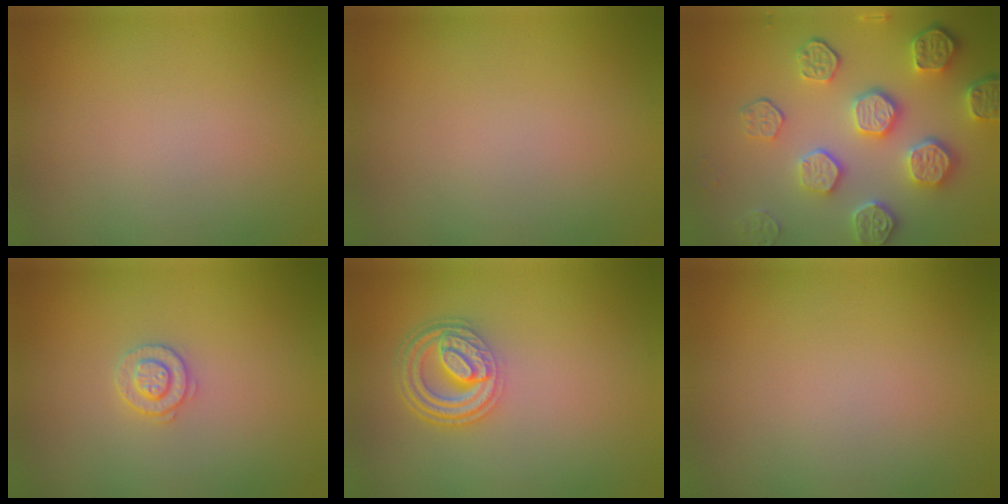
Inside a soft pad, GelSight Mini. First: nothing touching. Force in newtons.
{"total": 0.0}
{"total": 6.9, "press": 5.6, "slide": 4.1}
{"total": 2.0, "press": 1.9, "slide": 0.4}
{"total": 4.6, "press": 3.5, "slide": 3.0}
{"total": 0.0}